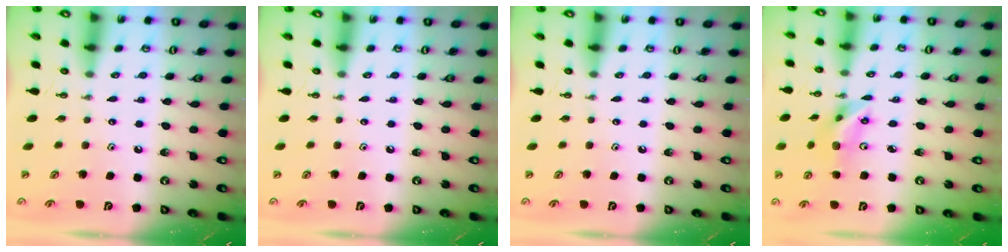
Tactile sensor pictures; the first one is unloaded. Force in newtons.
{"total": 0.0}
{"total": 0.0}
{"total": 9.7, "press": 9.3, "slide": 2.7}